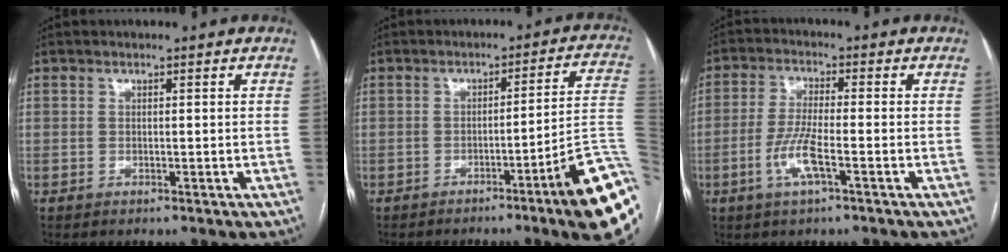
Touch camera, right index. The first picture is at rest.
{"total": 14.4, "force": [-6.4, -0.3, 12.9], "torque": [-0.076, 0.019, -0.084]}
{"total": 6.4, "force": [-2.5, 0.7, 5.8], "torque": [-0.122, -0.005, -0.049]}